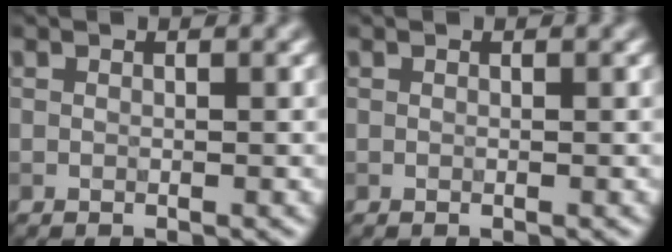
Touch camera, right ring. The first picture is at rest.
{"total": 0.0}